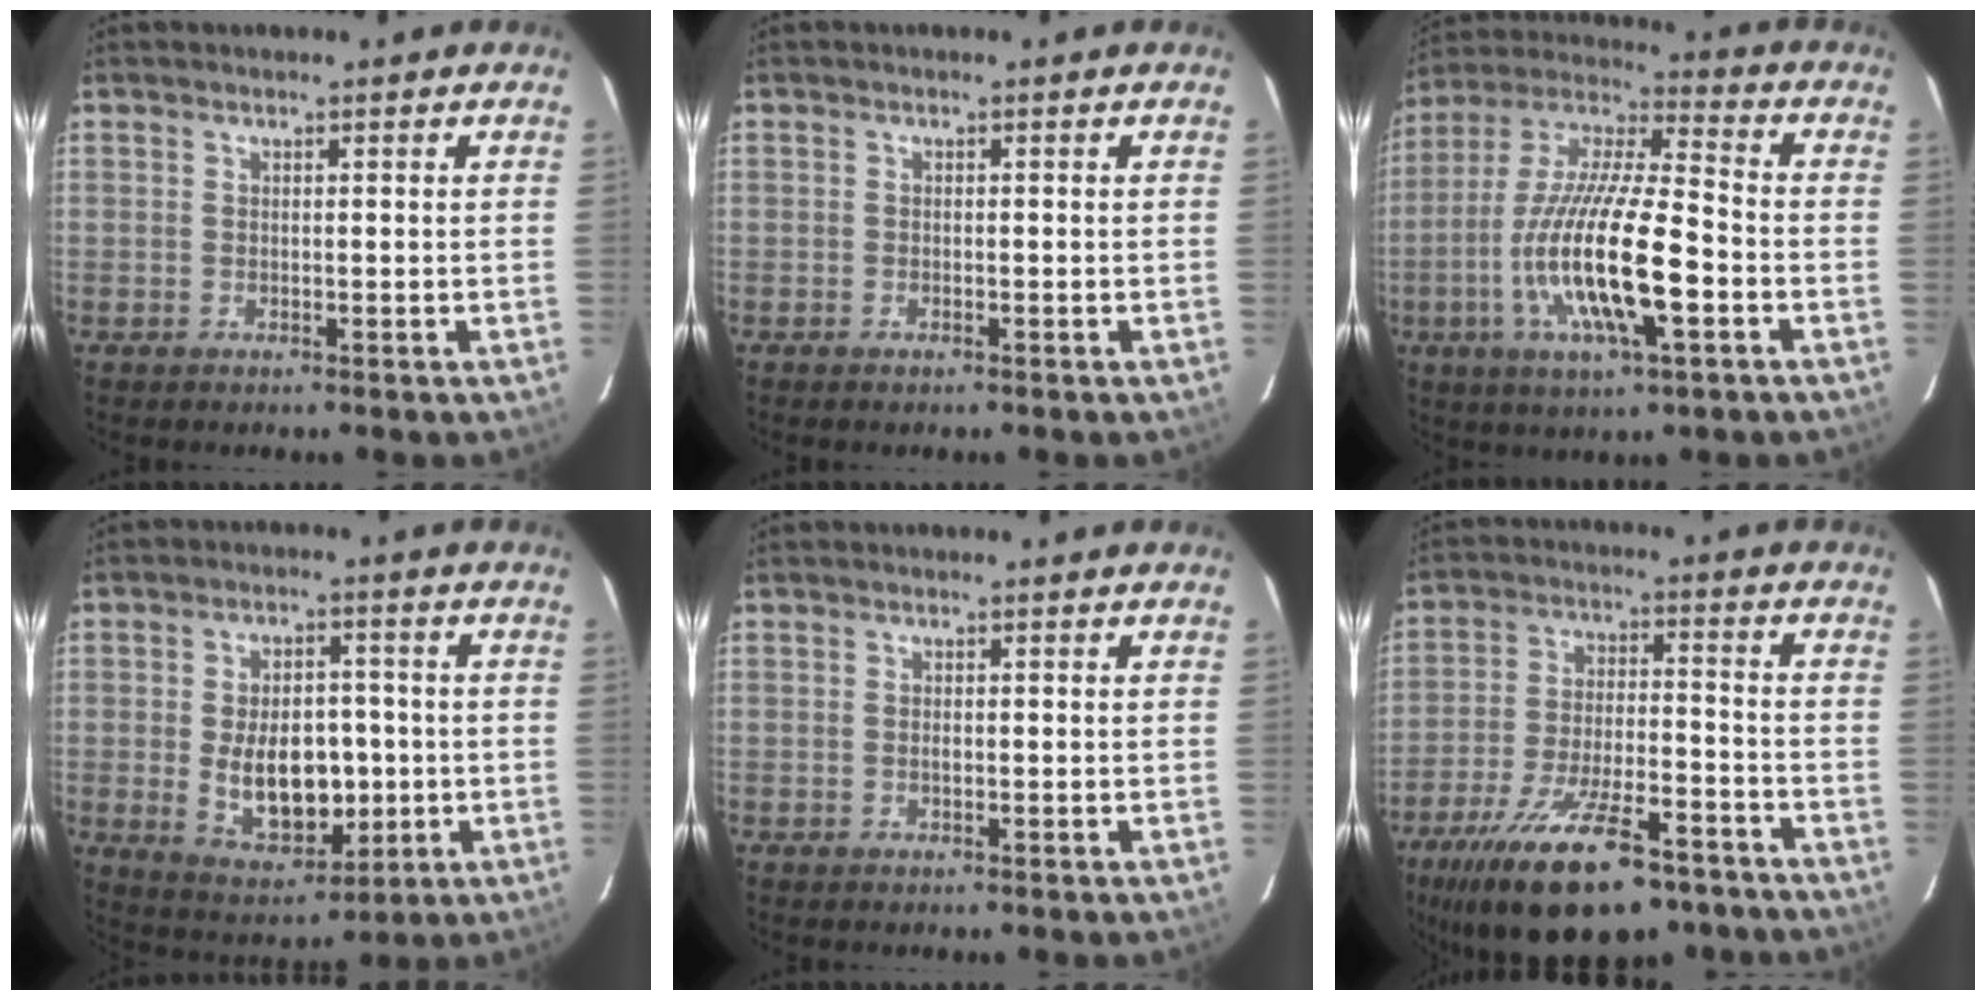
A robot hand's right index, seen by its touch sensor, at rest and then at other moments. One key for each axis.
{"total": 0.7, "fx": -0.6, "fy": 0.3, "fz": 0.1, "tx": -0.004, "ty": -0.003, "tz": -0.011}
{"total": 19.7, "fx": -5.8, "fy": 4.6, "fz": 18.3, "tx": -0.356, "ty": -0.017, "tz": -0.112}
{"total": 12.6, "fx": -1.4, "fy": 7.7, "fz": 9.9, "tx": -0.187, "ty": 0.001, "tz": 0.000}
{"total": 0.6, "fx": -0.1, "fy": 0.3, "fz": 0.5, "tx": -0.008, "ty": 0.003, "tz": 0.000}
{"total": 21.8, "fx": -15.3, "fy": 7.8, "fz": 13.3, "tx": -0.253, "ty": -0.032, "tz": -0.236}